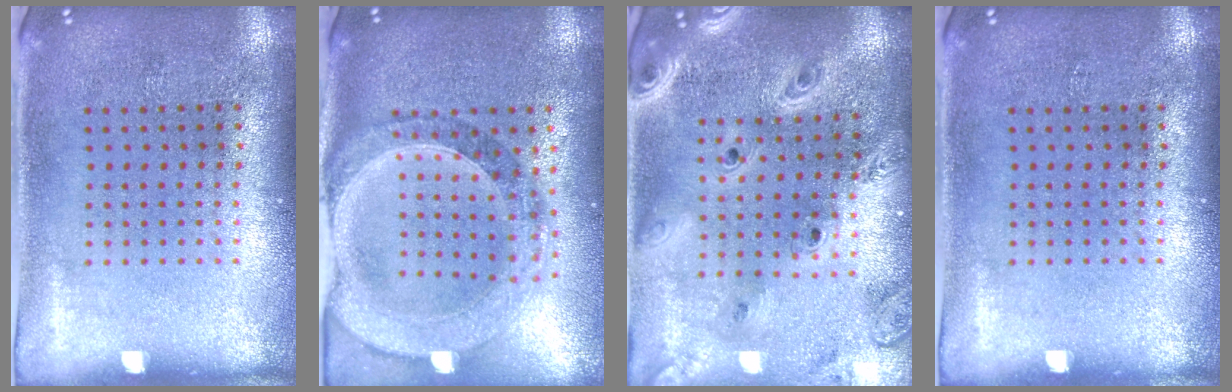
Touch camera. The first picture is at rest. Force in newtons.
{"total": 1.6, "press": 1.5, "slide": 0.5}
{"total": 3.2, "press": 2.7, "slide": 1.8}
{"total": 0.0}